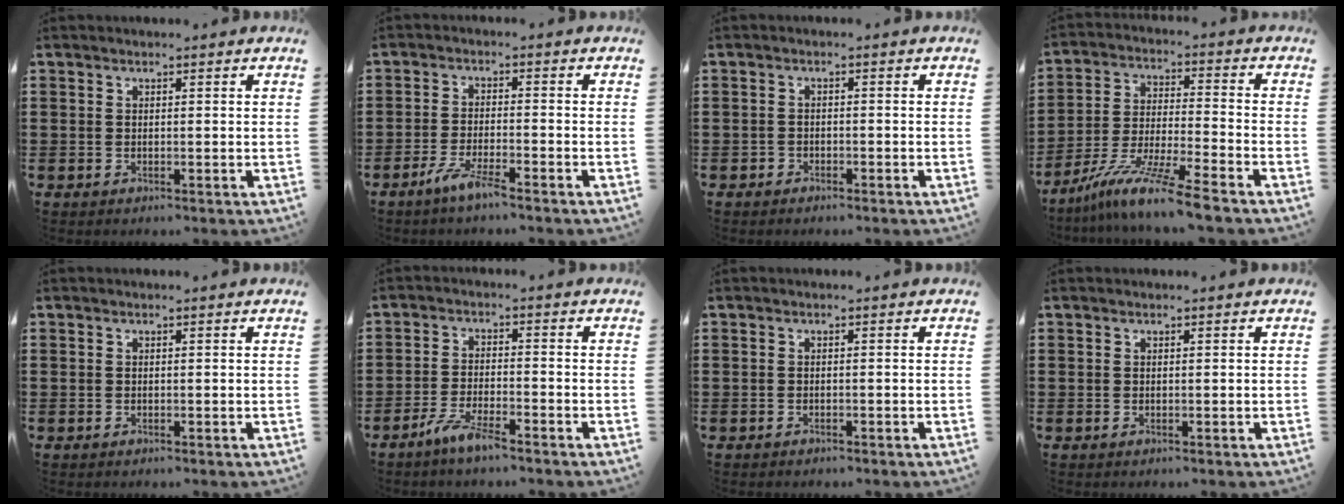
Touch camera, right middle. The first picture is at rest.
{"total": 4.2, "force": [-3.0, 0.2, 2.9], "torque": [-0.059, -0.004, -0.055]}
{"total": 1.3, "force": [-1.2, 0.5, 0.0], "torque": [-0.004, 0.004, -0.027]}
{"total": 10.5, "force": [-8.7, -0.7, 5.8], "torque": [-0.116, -0.005, -0.174]}
{"total": 0.0}
{"total": 4.7, "force": [-3.5, 0.3, 3.1], "torque": [-0.071, -0.010, -0.066]}
{"total": 0.7, "force": [-0.6, 0.2, 0.1], "torque": [-0.002, 0.000, -0.014]}
{"total": 0.0}